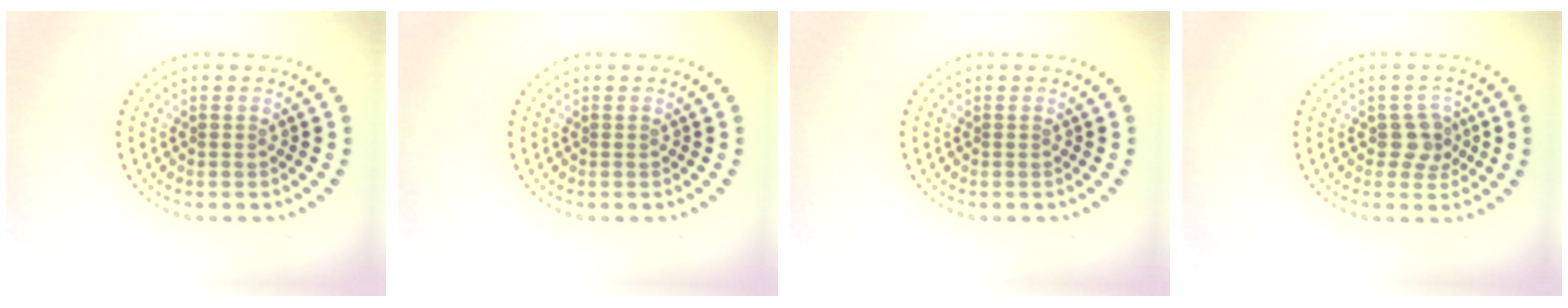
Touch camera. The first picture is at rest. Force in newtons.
{"total": 0.0}
{"total": 0.0}
{"total": 2.5, "press": 2.3, "slide": 1.0}